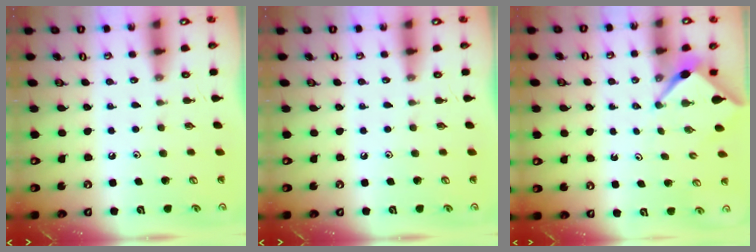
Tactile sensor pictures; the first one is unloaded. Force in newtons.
{"total": 0.0}
{"total": 2.6, "press": 2.5, "slide": 0.3}